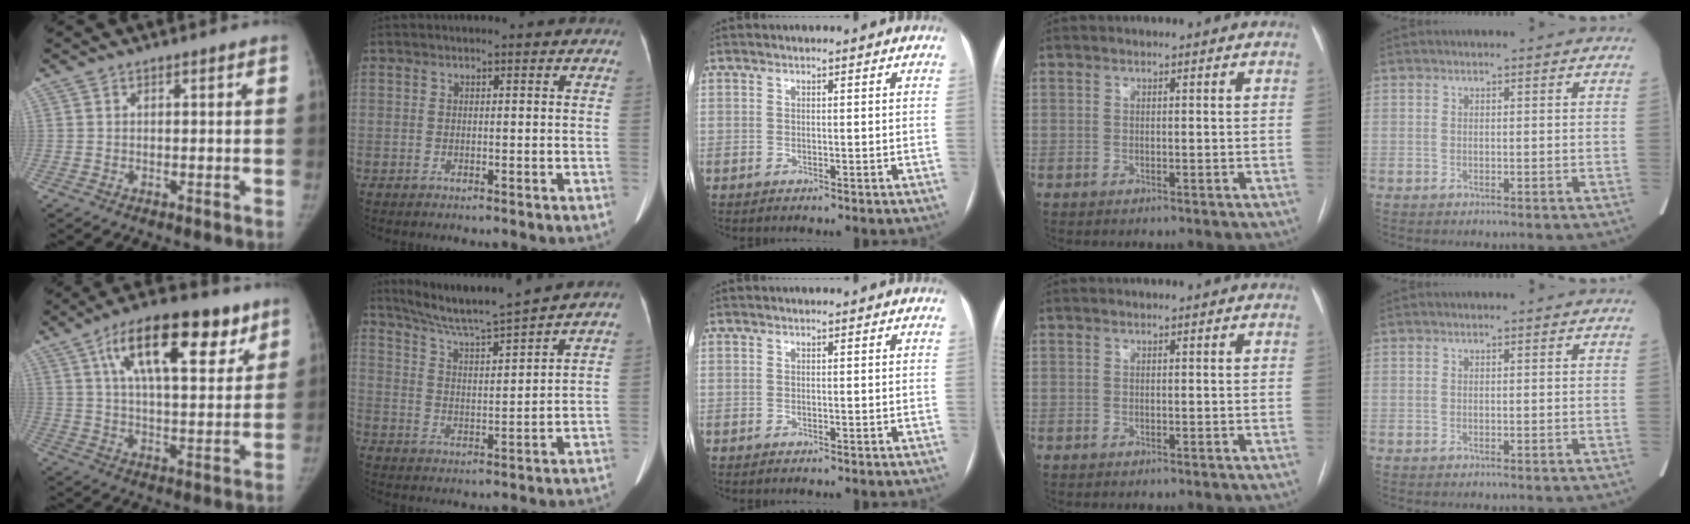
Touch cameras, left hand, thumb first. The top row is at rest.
{"thumb": {"total": 20.5, "force": [10.3, 8.7, 15.4], "torque": [-0.215, -0.017, 0.169]}, "index": {"total": 10.4, "force": [9.4, -1.7, 4.1], "torque": [-0.074, 0.000, 0.167]}}